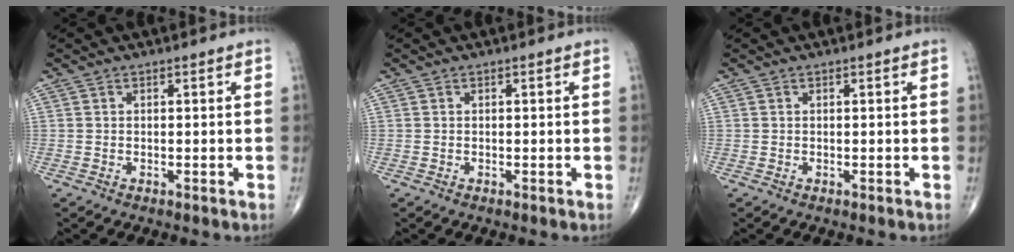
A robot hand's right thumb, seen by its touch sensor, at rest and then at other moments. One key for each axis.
{"total": 0.0}
{"total": 0.0}